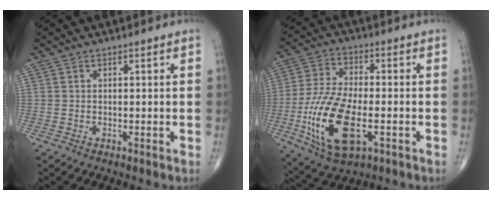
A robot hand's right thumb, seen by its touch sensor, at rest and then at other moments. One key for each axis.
{"total": 17.2, "fx": -4.6, "fy": 7.8, "fz": 14.6, "tx": -0.298, "ty": 0.005, "tz": -0.077}